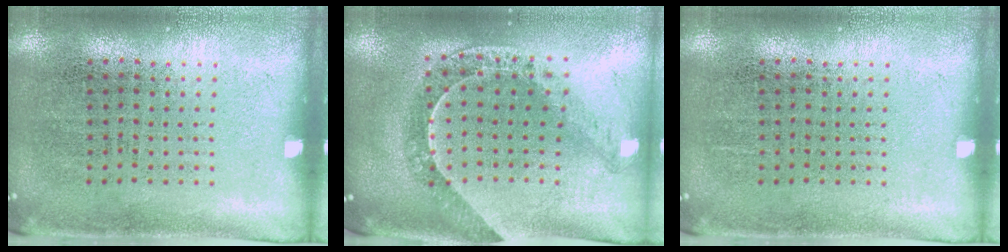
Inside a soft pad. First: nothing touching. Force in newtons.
{"total": 1.1, "press": 1.1, "slide": 0.2}
{"total": 0.0}